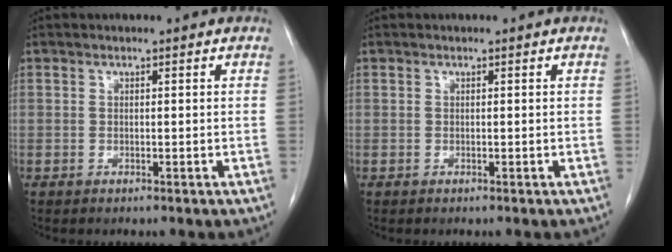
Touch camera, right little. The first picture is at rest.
{"total": 0.0}